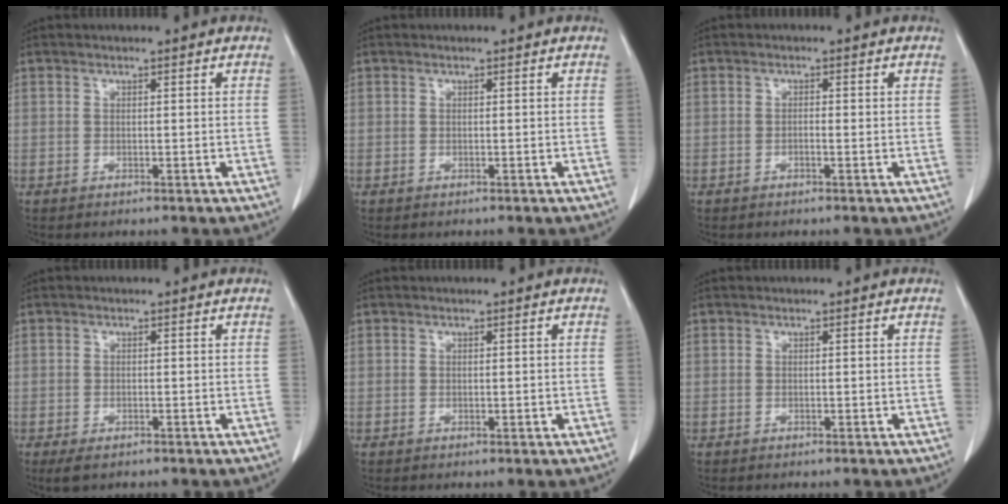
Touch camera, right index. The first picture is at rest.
{"total": 0.0}
{"total": 0.7, "force": [-0.2, 0.1, 0.7], "torque": [-0.011, 0.002, -0.003]}
{"total": 2.0, "force": [-1.2, 1.0, 1.2], "torque": [-0.025, -0.004, -0.014]}
{"total": 0.7, "force": [-0.1, 0.3, 0.7], "torque": [-0.012, -0.001, 0.002]}
{"total": 0.0}